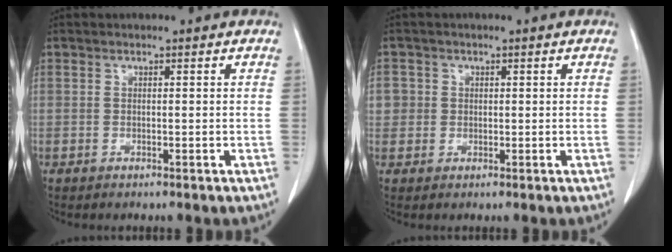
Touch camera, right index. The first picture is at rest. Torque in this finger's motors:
{"motor_torque": [-0.02, 0.01, 0.10, 0.00]}